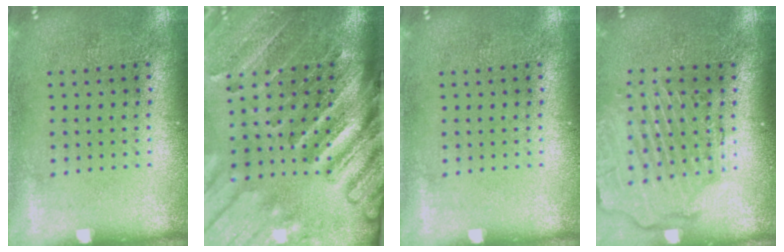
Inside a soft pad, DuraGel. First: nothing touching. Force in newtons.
{"total": 4.4, "press": 3.3, "slide": 2.9}
{"total": 0.0}
{"total": 2.6, "press": 2.2, "slide": 1.4}